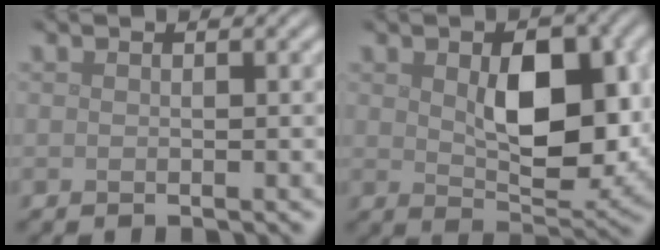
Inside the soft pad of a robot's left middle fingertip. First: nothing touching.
{"total": 7.9, "force": [0.8, 4.3, 6.6], "torque": [-0.108, -0.011, 0.024]}